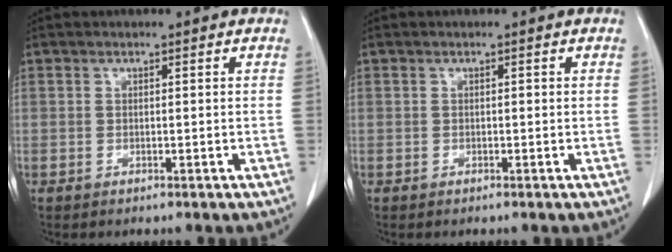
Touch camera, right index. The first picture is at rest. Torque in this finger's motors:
{"motor_torque": [0.07, -0.05, 0.03, 0.01]}